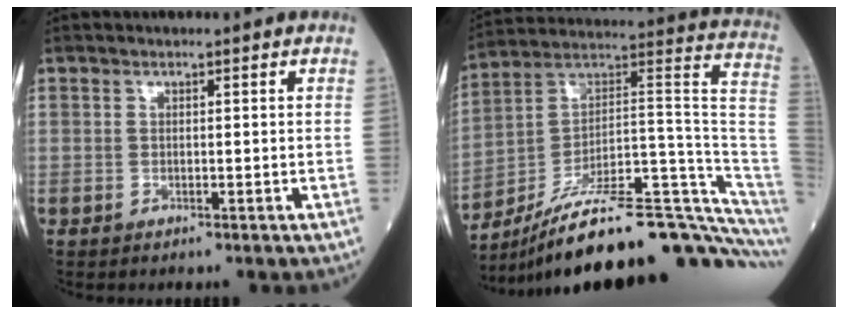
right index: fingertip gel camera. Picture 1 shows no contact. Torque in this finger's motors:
{"motor_torque": [0.33, -1.81, 1.05, 0.21]}